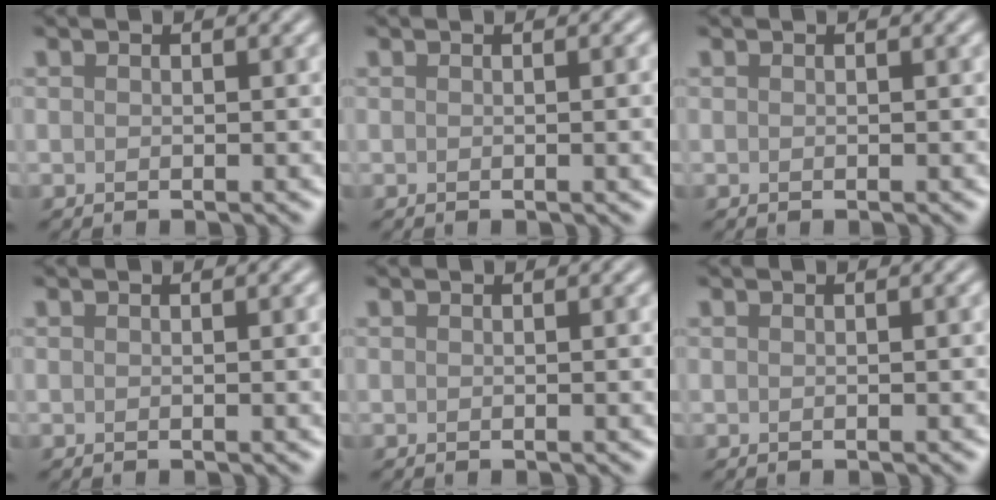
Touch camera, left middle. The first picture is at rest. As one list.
[{"total": 2.9, "force": [0.0, 0.9, 2.7], "torque": [-0.022, 0.005, -0.004]}, {"total": 0.0}, {"total": 1.7, "force": [0.0, 0.5, 1.6], "torque": [-0.014, 0.003, -0.004]}, {"total": 1.3, "force": [0.0, 0.4, 1.3], "torque": [-0.010, 0.004, -0.003]}, {"total": 0.8, "force": [0.0, 0.2, 0.8], "torque": [-0.006, 0.005, -0.001]}]